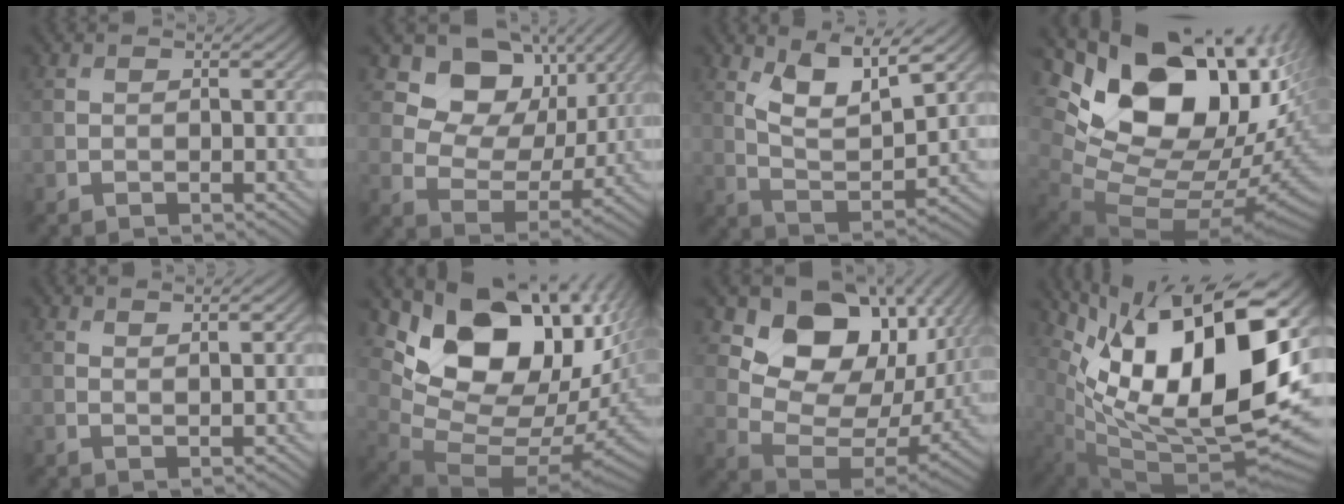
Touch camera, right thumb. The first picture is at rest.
{"total": 10.8, "force": [5.0, 7.7, 5.6], "torque": [-0.105, -0.003, 0.078]}
{"total": 8.0, "force": [4.3, 2.7, 6.2], "torque": [-0.126, -0.007, 0.088]}
{"total": 20.4, "force": [6.3, 12.5, 14.9], "torque": [-0.266, -0.009, 0.135]}
{"total": 1.4, "force": [1.1, 0.1, 1.0], "torque": [-0.019, 0.001, 0.017]}
{"total": 17.9, "force": [6.0, 11.0, 12.7], "torque": [-0.214, -0.013, 0.129]}
{"total": 13.8, "force": [6.1, 9.3, 8.2], "torque": [-0.134, -0.003, 0.111]}
{"total": 19.5, "force": [5.2, 8.1, 16.9], "torque": [-0.276, 0.014, 0.101]}